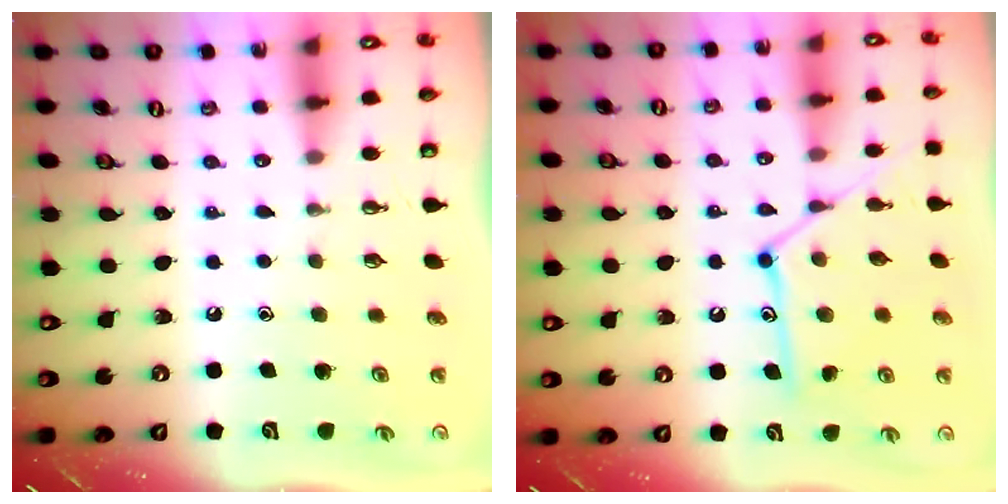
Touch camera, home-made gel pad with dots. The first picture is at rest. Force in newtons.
{"total": 14.1, "press": 14.1, "slide": 0.9}